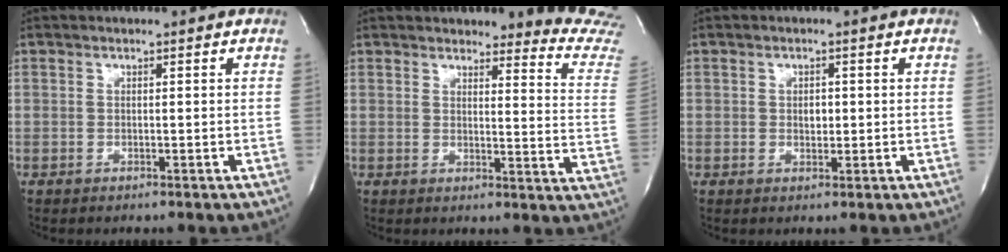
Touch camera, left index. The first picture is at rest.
{"total": 12.3, "force": [12.1, 0.2, 1.6], "torque": [0.009, -0.113, 0.100]}
{"total": 1.7, "force": [0.1, 1.1, 1.3], "torque": [-0.020, 0.000, 0.004]}